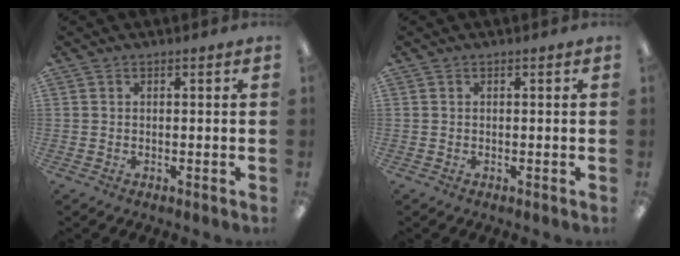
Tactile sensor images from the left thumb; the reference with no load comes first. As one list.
[{"total": 0.0}]